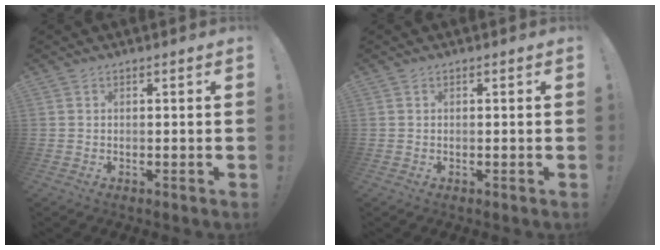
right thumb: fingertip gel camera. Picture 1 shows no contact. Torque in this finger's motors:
{"motor_torque": [-0.02, -0.46, -0.06, 0.35, -0.05]}